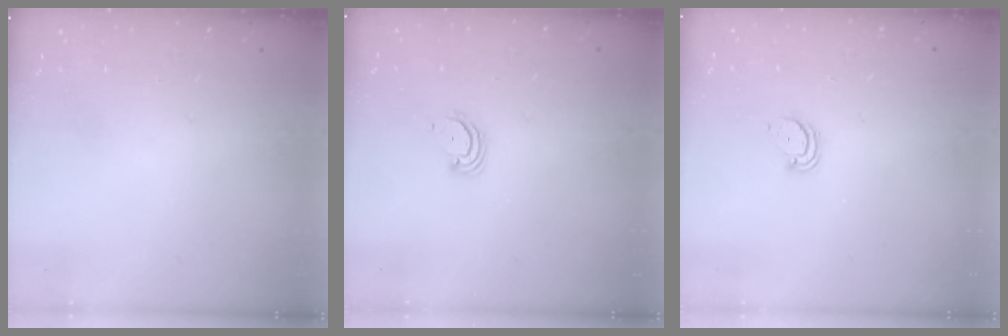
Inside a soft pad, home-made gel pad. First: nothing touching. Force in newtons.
{"total": 3.5, "press": 3.5, "slide": 0.3}
{"total": 2.6, "press": 2.6, "slide": 0.2}